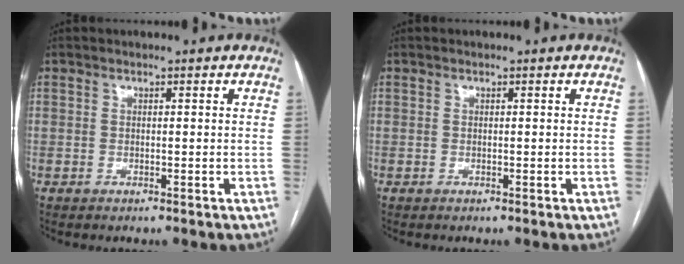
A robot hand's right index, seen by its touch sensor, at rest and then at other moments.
{"total": 0.0}